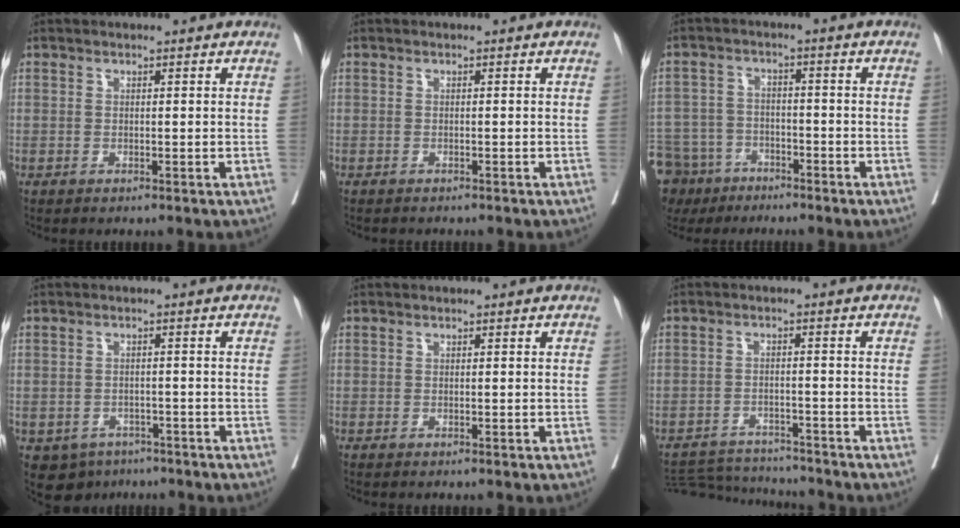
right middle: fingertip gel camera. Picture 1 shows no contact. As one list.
[{"total": 1.8, "force": [-1.7, 0.3, 0.6], "torque": [-0.012, -0.002, -0.022]}, {"total": 13.8, "force": [-9.8, 9.0, 3.6], "torque": [-0.119, 0.000, -0.156]}, {"total": 5.3, "force": [-3.5, 3.8, 1.1], "torque": [-0.014, 0.005, -0.048]}, {"total": 0.0}, {"total": 9.1, "force": [-9.0, 0.5, 1.0], "torque": [-0.017, 0.000, -0.142]}]